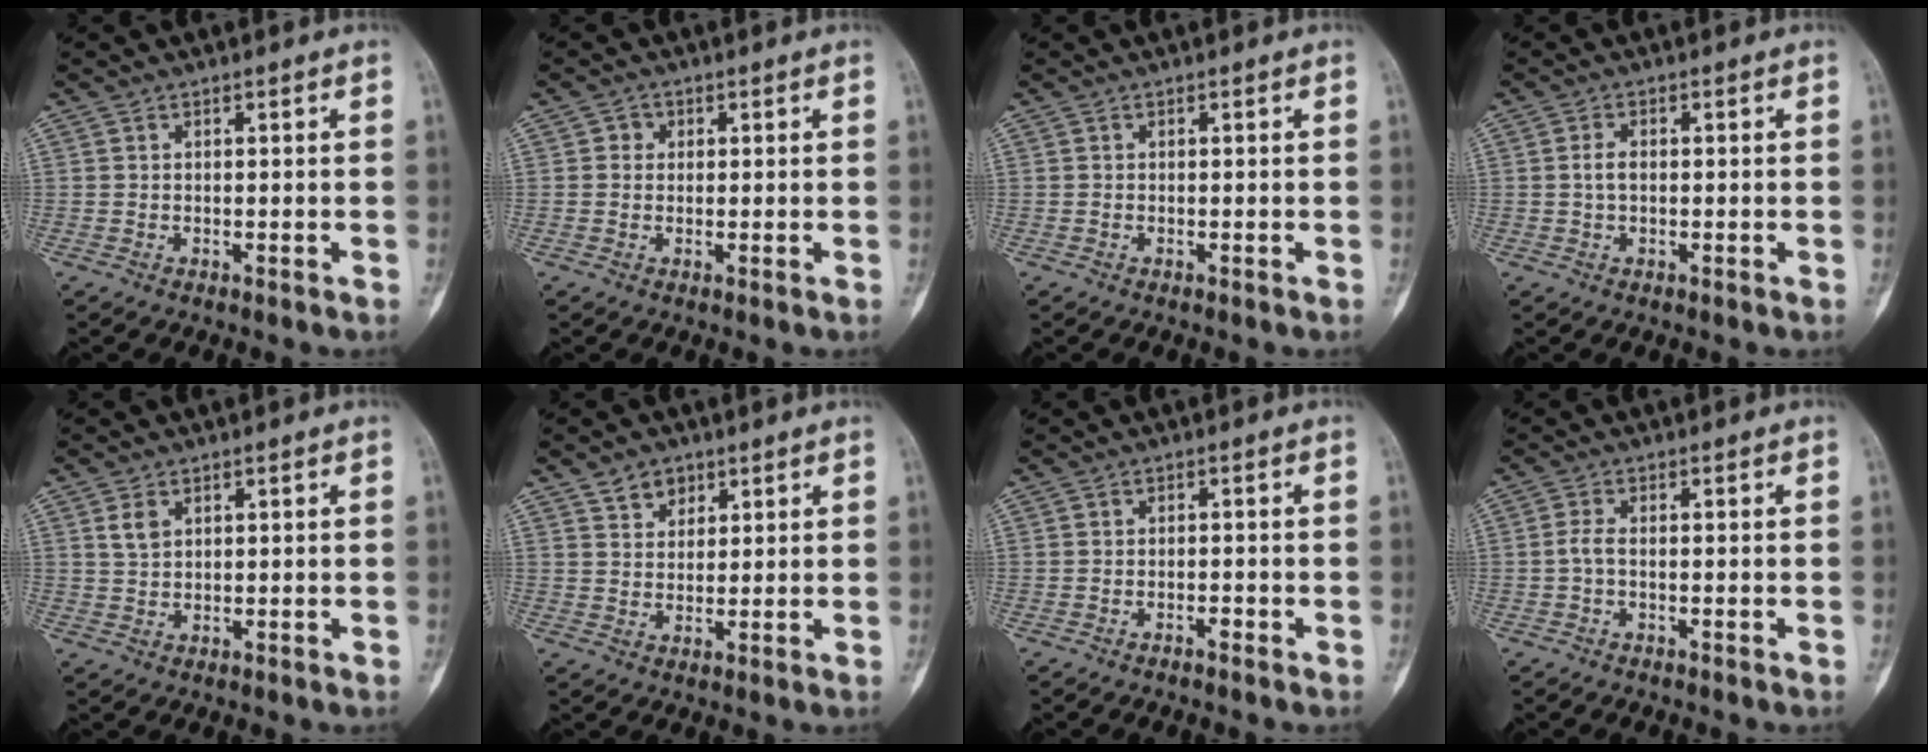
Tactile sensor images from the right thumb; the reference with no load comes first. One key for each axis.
{"total": 1.7, "fx": 0.3, "fy": 1.6, "fz": 0.5, "tx": 0.004, "ty": 0.003, "tz": 0.000}
{"total": 0.0}
{"total": 2.1, "fx": 0.0, "fy": 1.2, "fz": 1.7, "tx": -0.035, "ty": 0.005, "tz": -0.003}
{"total": 2.7, "fx": 1.3, "fy": 1.7, "fz": 1.6, "tx": -0.026, "ty": -0.002, "tz": 0.031}
{"total": 4.2, "fx": 2.7, "fy": 2.9, "fz": 1.3, "tx": -0.002, "ty": -0.019, "tz": 0.049}
{"total": 1.0, "fx": -0.8, "fy": 0.3, "fz": 0.5, "tx": -0.009, "ty": 0.008, "tz": -0.013}
{"total": 2.0, "fx": -0.4, "fy": 0.9, "fz": 1.7, "tx": -0.037, "ty": 0.001, "tz": -0.011}